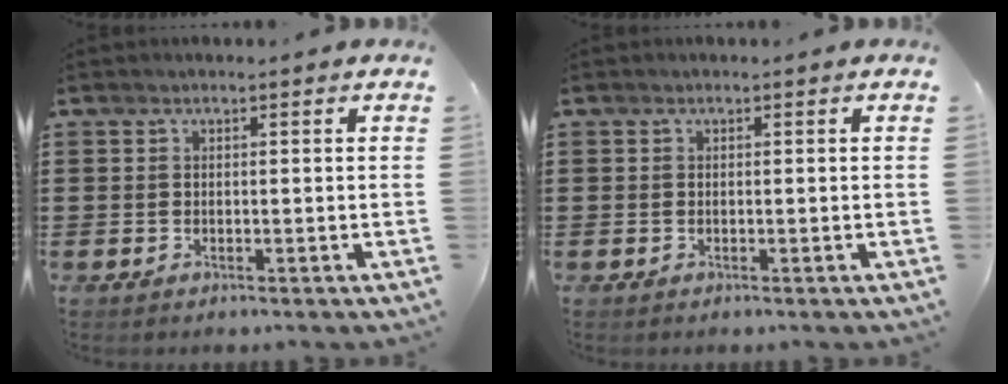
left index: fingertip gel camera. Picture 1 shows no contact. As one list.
[{"total": 0.0}]